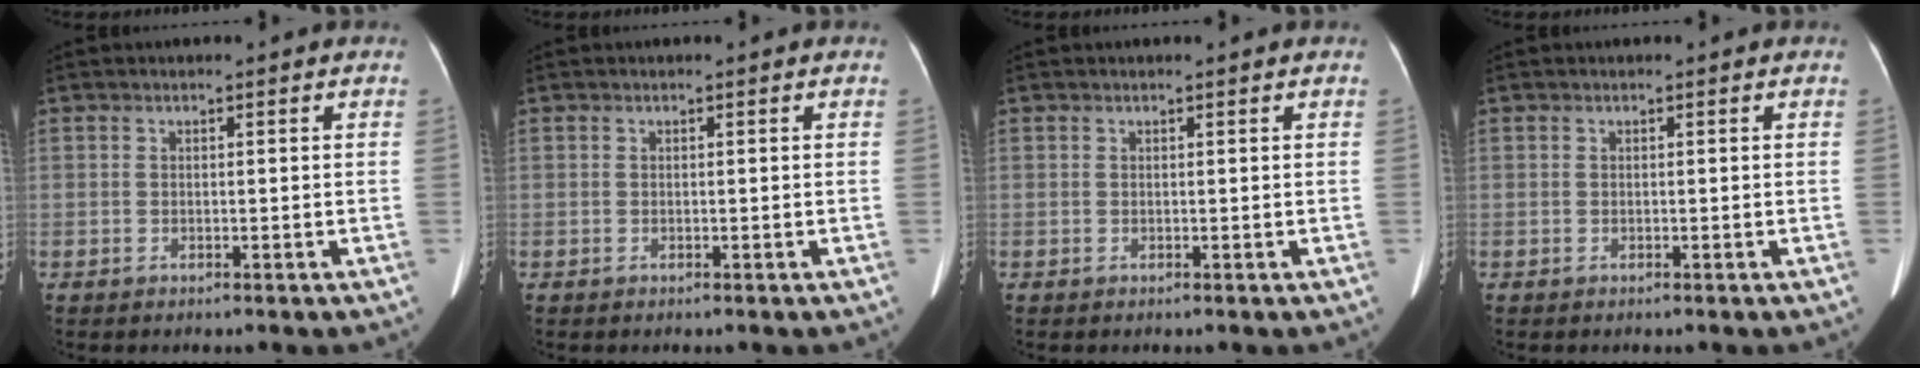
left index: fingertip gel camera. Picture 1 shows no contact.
{"total": 0.0}
{"total": 0.0}
{"total": 0.0}